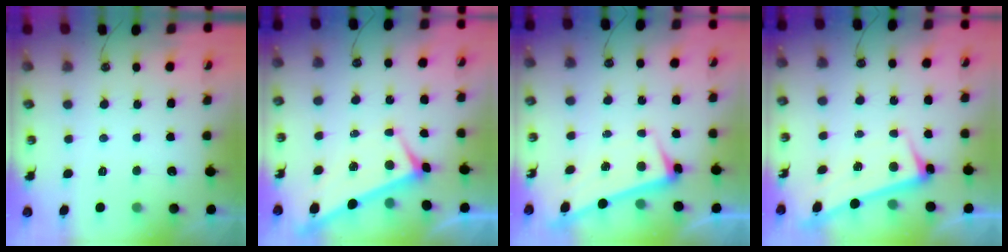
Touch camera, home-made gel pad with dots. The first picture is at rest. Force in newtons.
{"total": 3.7, "press": 3.7, "slide": 0.4}
{"total": 2.7, "press": 2.6, "slide": 0.7}
{"total": 2.9, "press": 2.8, "slide": 0.4}